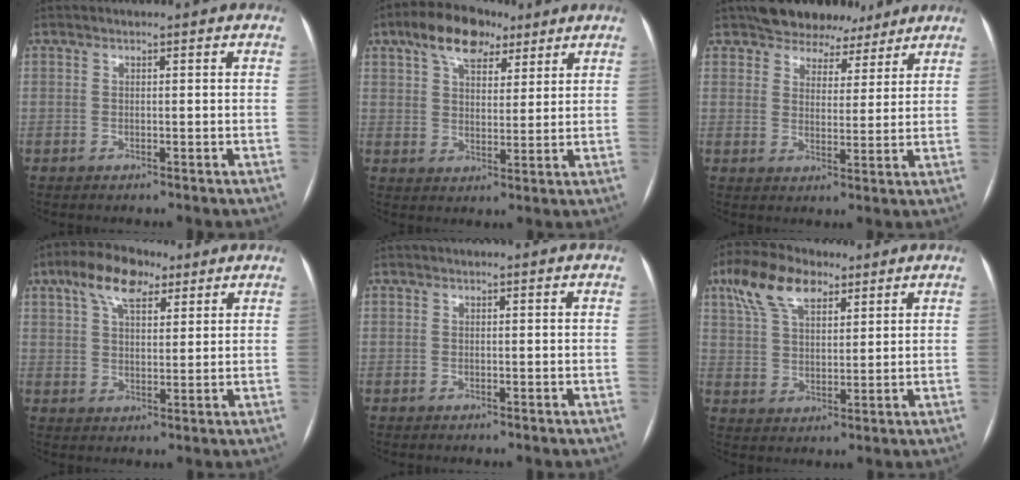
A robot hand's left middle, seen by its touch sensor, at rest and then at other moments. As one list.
[{"total": 10.2, "force": [6.4, 5.2, 6.1], "torque": [-0.107, 0.028, 0.108]}, {"total": 9.0, "force": [7.3, 4.7, 2.1], "torque": [-0.013, 0.017, 0.100]}, {"total": 9.0, "force": [5.4, 4.1, 5.9], "torque": [-0.114, 0.026, 0.095]}, {"total": 0.0}, {"total": 10.1, "force": [6.1, 4.8, 6.5], "torque": [-0.140, 0.029, 0.117]}]